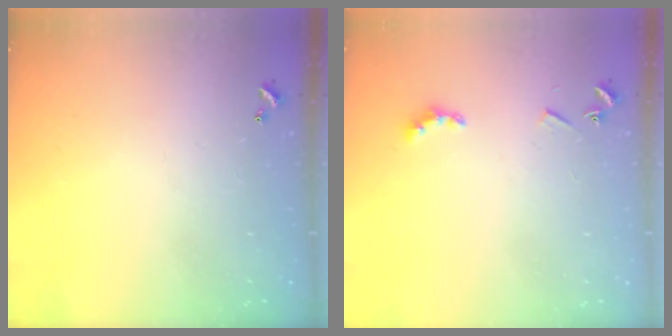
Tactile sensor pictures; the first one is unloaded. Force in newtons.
{"total": 4.0, "press": 3.9, "slide": 0.7}